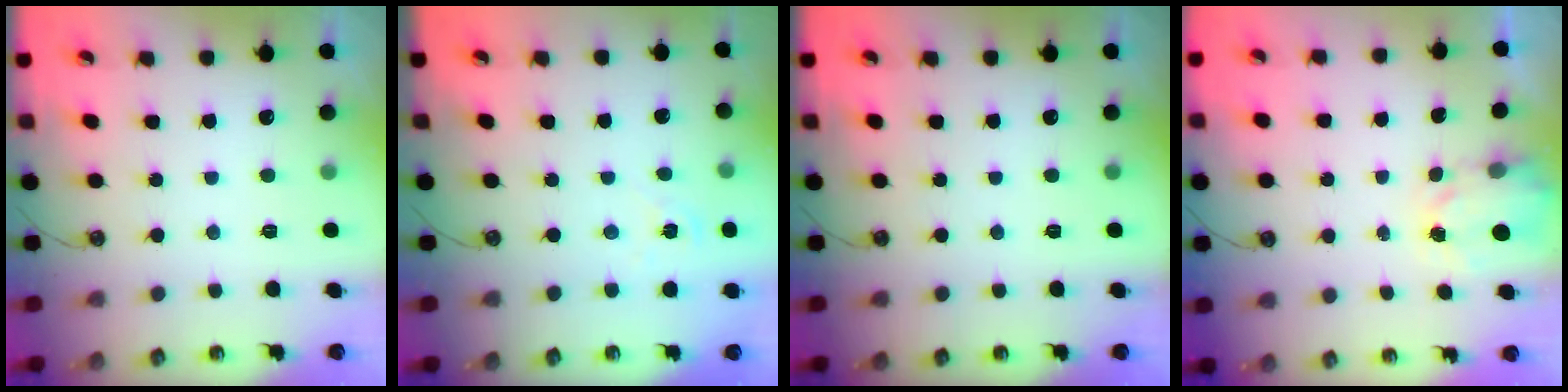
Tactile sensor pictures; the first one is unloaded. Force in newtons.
{"total": 1.3, "press": 1.3, "slide": 0.2}
{"total": 0.0}
{"total": 2.6, "press": 2.6, "slide": 0.4}